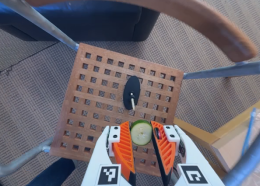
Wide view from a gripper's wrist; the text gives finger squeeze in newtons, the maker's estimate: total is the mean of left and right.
{"total": 8.3, "left": 8.4, "right": 8.2}